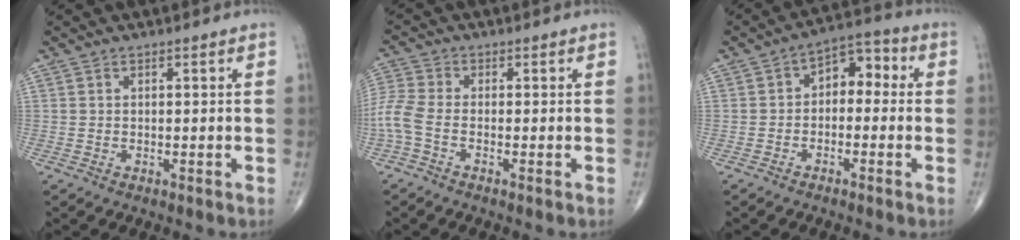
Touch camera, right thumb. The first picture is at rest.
{"total": 5.6, "force": [-2.2, 2.3, 4.6], "torque": [-0.135, 0.012, -0.056]}
{"total": 7.1, "force": [-0.1, 4.6, 5.4], "torque": [-0.049, 0.038, -0.017]}